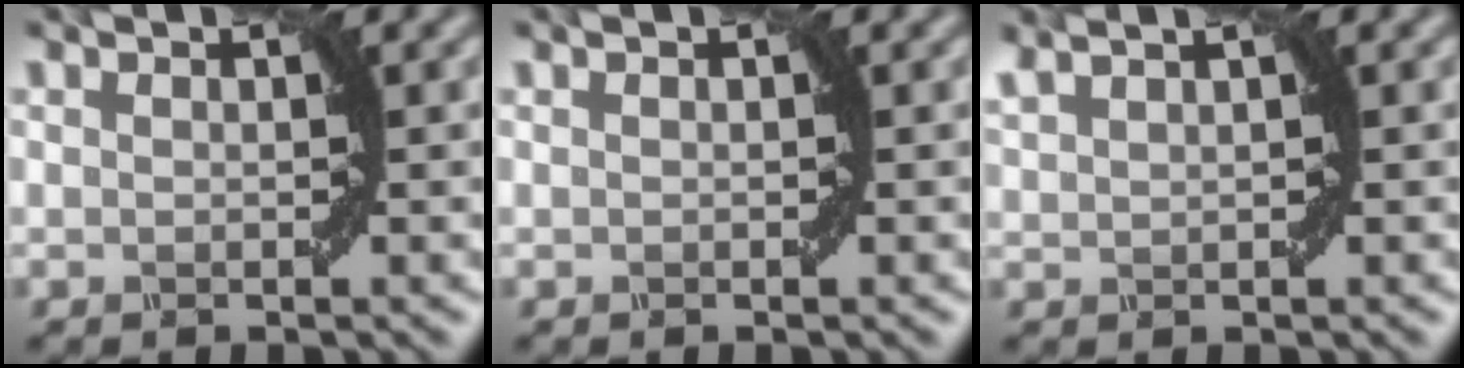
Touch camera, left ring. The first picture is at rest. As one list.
[{"total": 0.0}, {"total": 3.1, "force": [2.1, 1.1, 2.0], "torque": [-0.018, 0.018, 0.011]}]